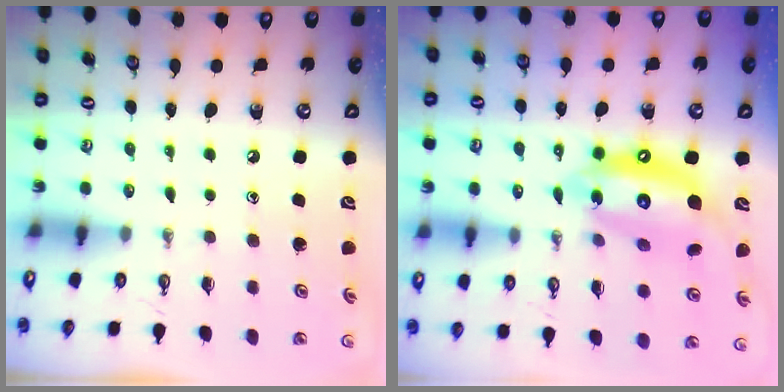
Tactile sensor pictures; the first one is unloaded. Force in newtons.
{"total": 15.1, "press": 15.0, "slide": 1.5}